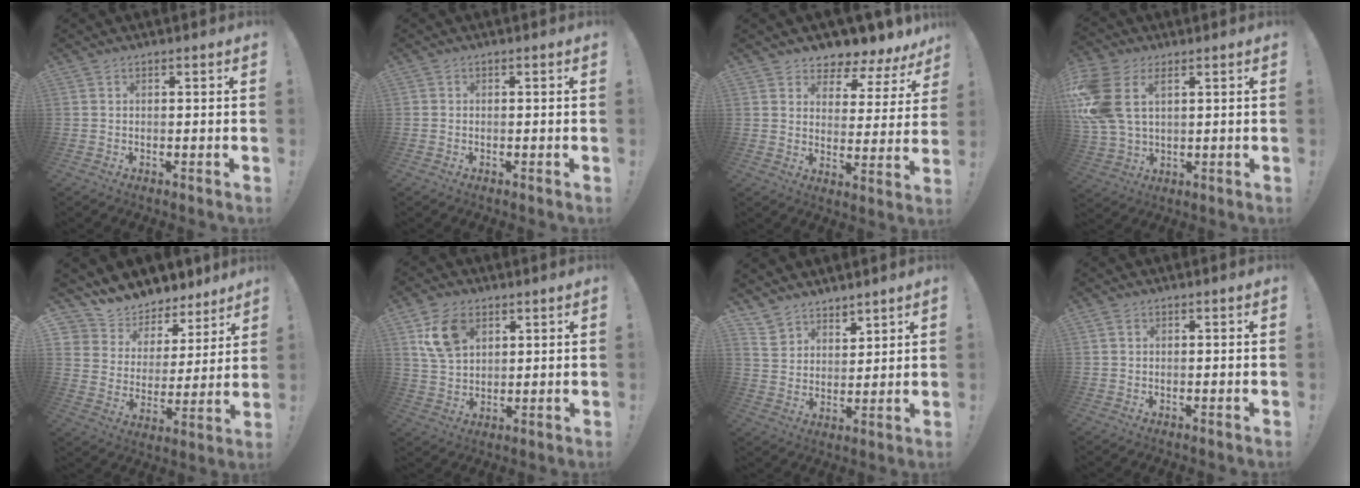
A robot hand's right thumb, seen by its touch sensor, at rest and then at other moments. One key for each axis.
{"total": 0.0}
{"total": 5.1, "fx": 4.2, "fy": 2.4, "fz": 1.3, "tx": -0.013, "ty": -0.053, "tz": 0.076}
{"total": 14.1, "fx": 5.1, "fy": 8.6, "fz": 9.9, "tx": -0.219, "ty": -0.014, "tz": 0.098}
{"total": 8.0, "fx": 7.0, "fy": 3.8, "fz": 0.4, "tx": -0.022, "ty": -0.074, "tz": 0.127}
{"total": 10.8, "fx": 5.2, "fy": 7.3, "fz": 6.1, "tx": -0.106, "ty": -0.004, "tz": 0.105}
{"total": 7.2, "fx": 6.2, "fy": 3.6, "fz": 0.0, "tx": -0.009, "ty": -0.057, "tz": 0.122}
{"total": 0.6, "fx": 0.3, "fy": 0.4, "fz": 0.2, "tx": 0.000, "ty": -0.001, "tz": 0.005}